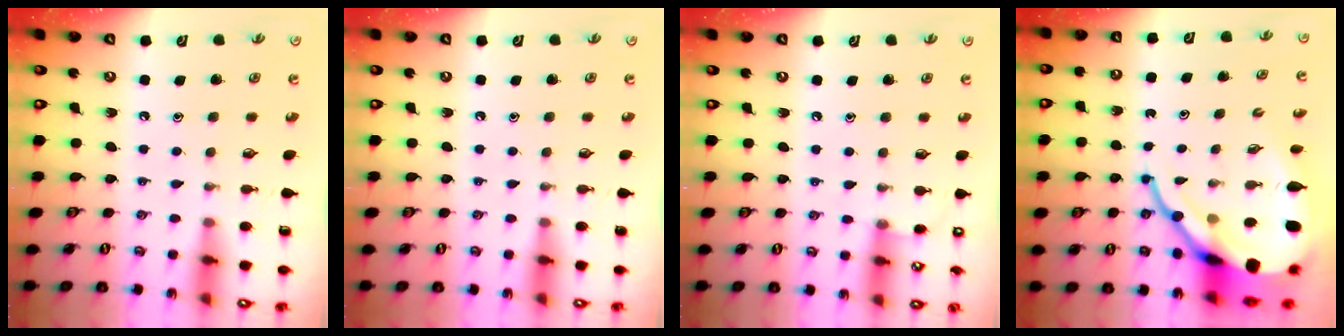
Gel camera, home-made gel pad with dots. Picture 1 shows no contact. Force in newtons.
{"total": 0.0}
{"total": 4.3, "press": 4.2, "slide": 0.4}
{"total": 16.8, "press": 16.7, "slide": 1.7}